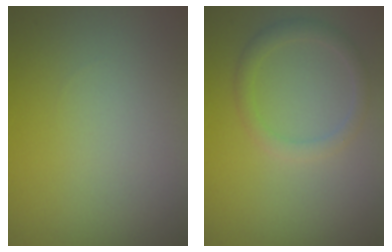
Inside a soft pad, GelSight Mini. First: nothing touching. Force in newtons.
{"total": 1.8, "press": 1.8, "slide": 0.1}